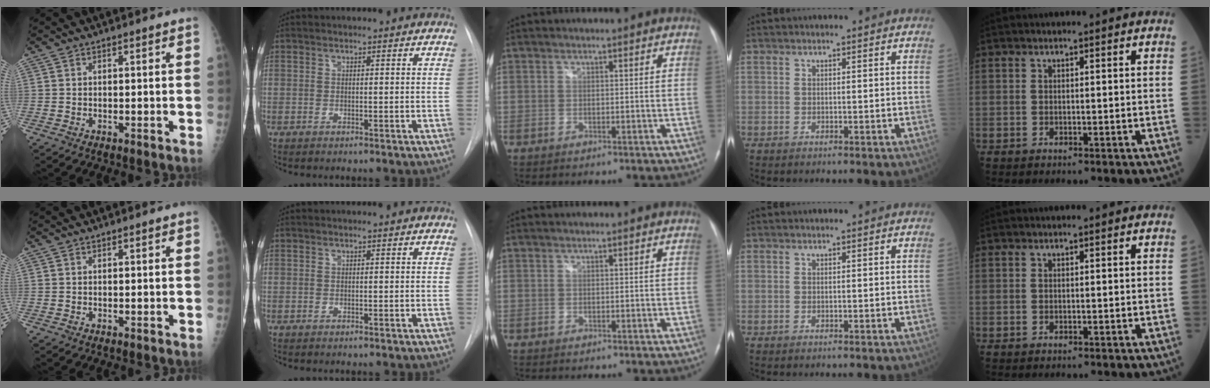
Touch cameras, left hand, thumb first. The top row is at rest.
{}